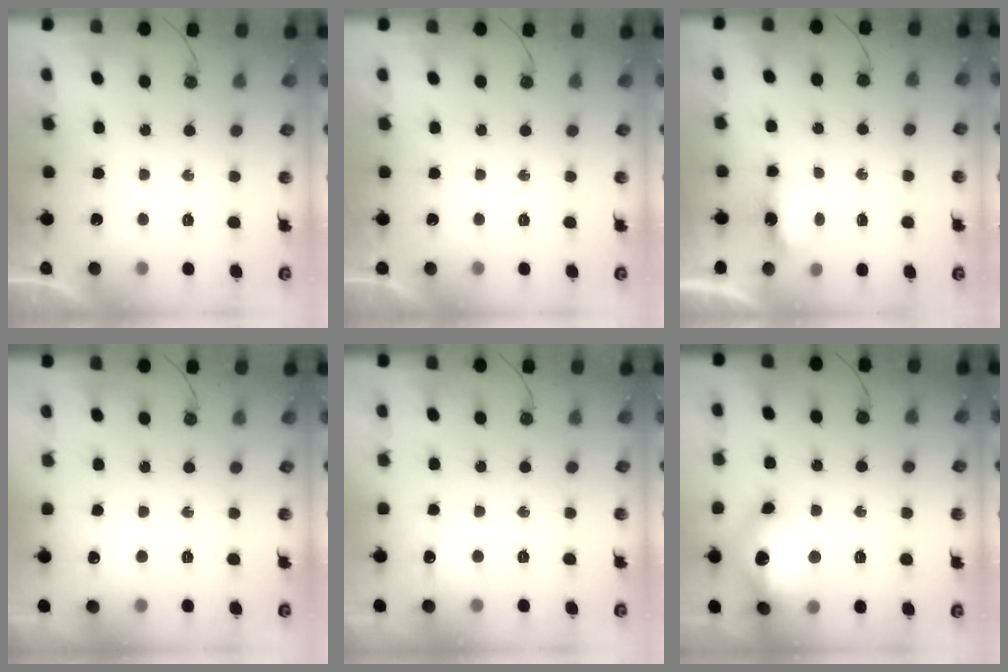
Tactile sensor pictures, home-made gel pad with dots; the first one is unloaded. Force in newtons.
{"total": 0.0}
{"total": 11.1, "press": 5.0, "slide": 9.9}
{"total": 3.9, "press": 3.8, "slide": 0.5}
{"total": 5.6, "press": 5.4, "slide": 1.4}
{"total": 17.5, "press": 17.4, "slide": 1.6}